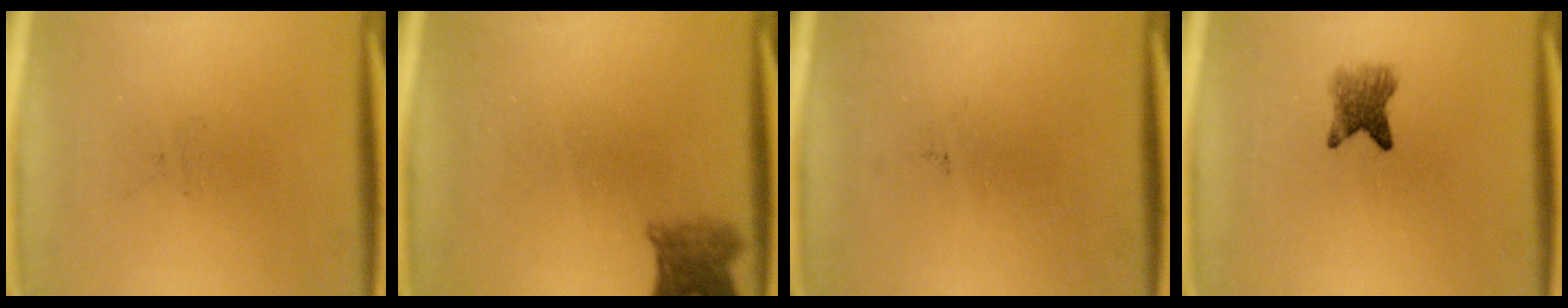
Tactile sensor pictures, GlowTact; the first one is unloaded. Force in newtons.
{"total": 3.8}
{"total": 0.0}
{"total": 3.6}